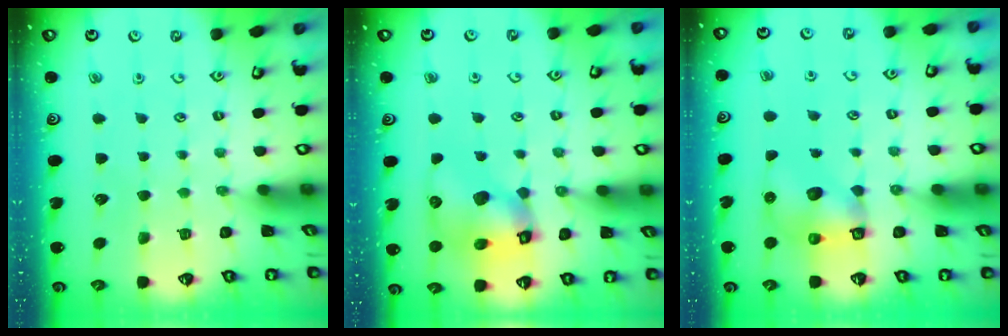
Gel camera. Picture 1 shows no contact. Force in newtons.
{"total": 11.4, "press": 11.3, "slide": 1.6}
{"total": 7.6, "press": 7.6, "slide": 0.8}